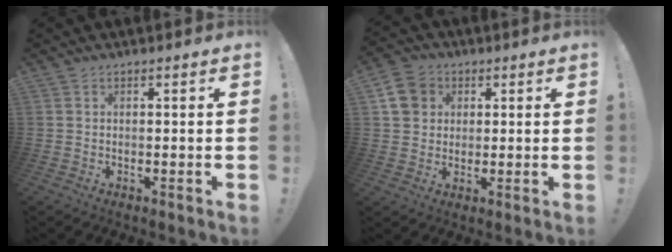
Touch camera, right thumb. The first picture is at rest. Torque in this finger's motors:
{"motor_torque": [0.17, 0.40, -0.02, 0.11, 0.01]}